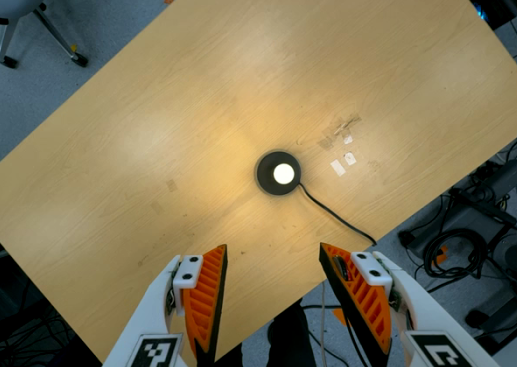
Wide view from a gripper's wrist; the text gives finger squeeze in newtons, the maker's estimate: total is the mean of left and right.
{"total": 0.0}